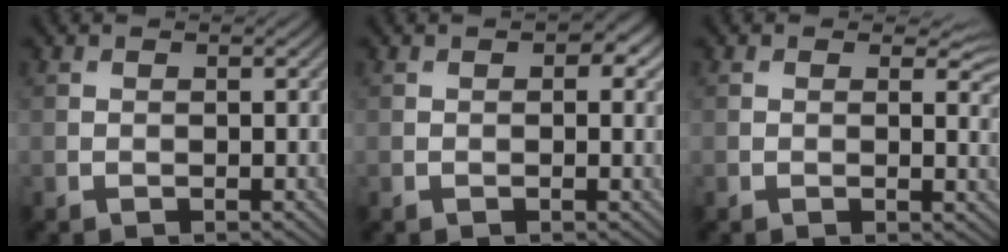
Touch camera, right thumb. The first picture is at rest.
{"total": 2.1, "force": [0.7, 1.2, 1.6], "torque": [-0.016, -0.002, 0.009]}
{"total": 2.9, "force": [1.1, 1.5, 2.3], "torque": [-0.030, -0.008, 0.015]}